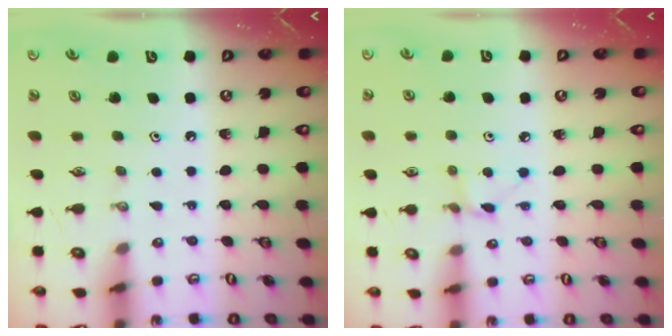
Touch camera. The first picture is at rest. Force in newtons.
{"total": 2.6, "press": 2.6, "slide": 0.4}